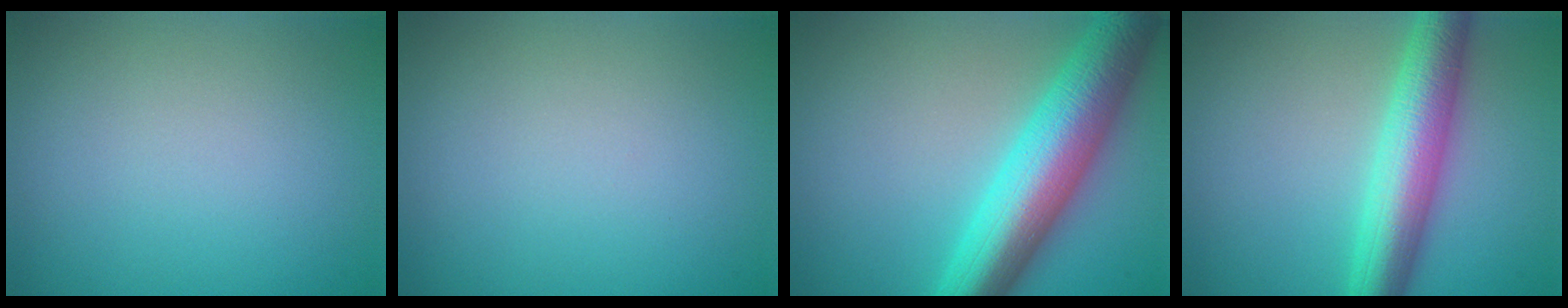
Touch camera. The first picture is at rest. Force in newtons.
{"total": 0.0}
{"total": 9.5, "press": 9.5, "slide": 0.1}
{"total": 6.7, "press": 6.7, "slide": 0.1}